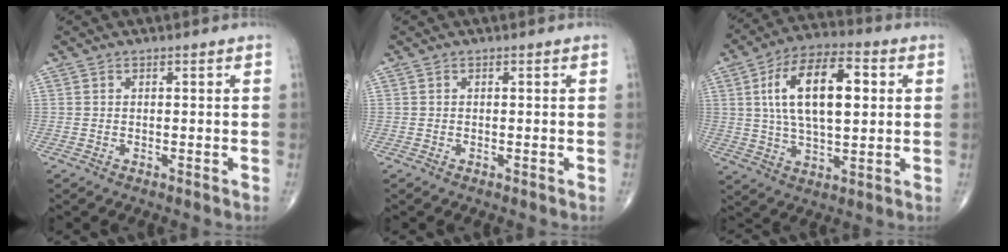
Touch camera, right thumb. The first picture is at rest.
{"total": 0.0}
{"total": 17.1, "force": [3.5, 8.1, 14.6], "torque": [-0.244, 0.009, 0.059]}